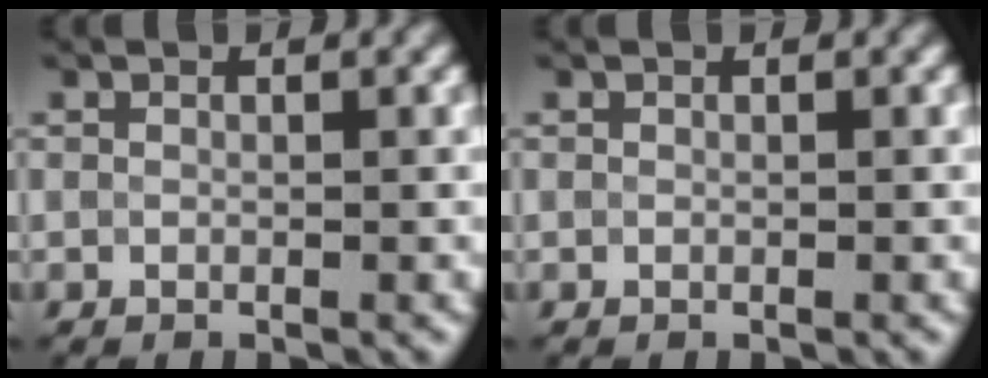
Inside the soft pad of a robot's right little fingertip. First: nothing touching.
{"total": 0.0}